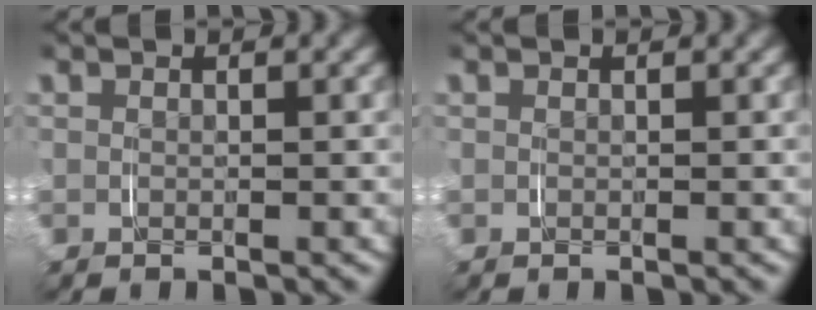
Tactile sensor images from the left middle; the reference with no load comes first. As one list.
[{"total": 0.0}]